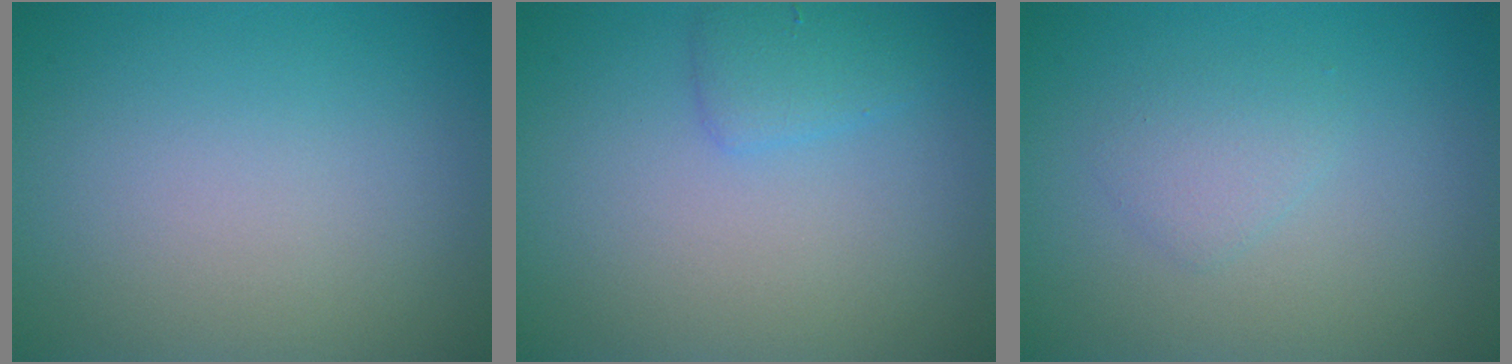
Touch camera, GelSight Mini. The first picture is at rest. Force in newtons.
{"total": 1.9, "press": 1.9, "slide": 0.1}
{"total": 1.4, "press": 1.4, "slide": 0.1}